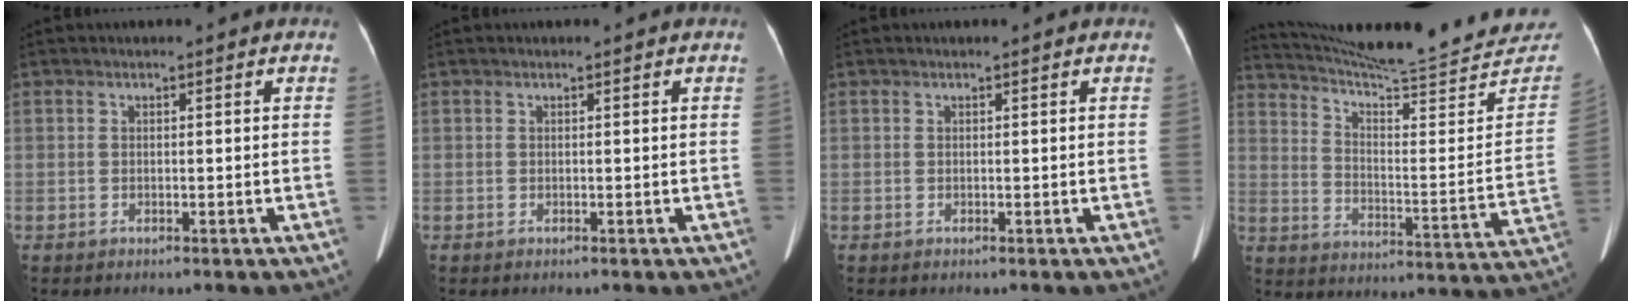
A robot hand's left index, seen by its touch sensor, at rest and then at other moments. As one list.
[{"total": 0.0}, {"total": 0.0}, {"total": 27.5, "force": [26.0, 1.4, 9.0], "torque": [-0.143, -0.103, 0.344]}]